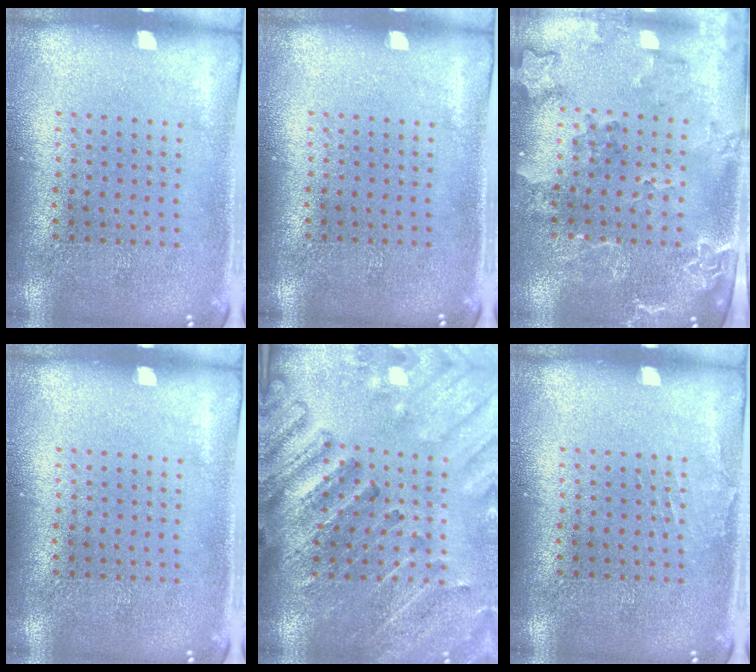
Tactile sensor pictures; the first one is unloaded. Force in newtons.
{"total": 0.0}
{"total": 2.1, "press": 2.0, "slide": 0.7}
{"total": 0.0}
{"total": 2.7, "press": 2.7, "slide": 0.3}
{"total": 0.7, "press": 0.7, "slide": 0.1}